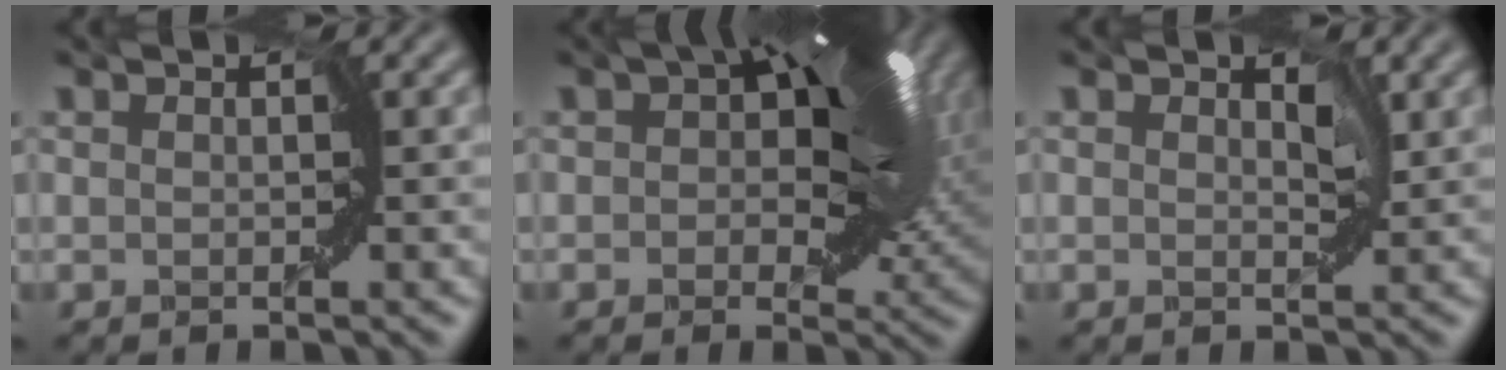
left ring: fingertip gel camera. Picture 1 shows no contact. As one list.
[{"total": 11.1, "force": [3.4, 5.6, 8.9], "torque": [-0.104, 0.026, 0.034]}, {"total": 0.9, "force": [0.5, 0.2, 0.7], "torque": [-0.019, 0.003, 0.012]}]